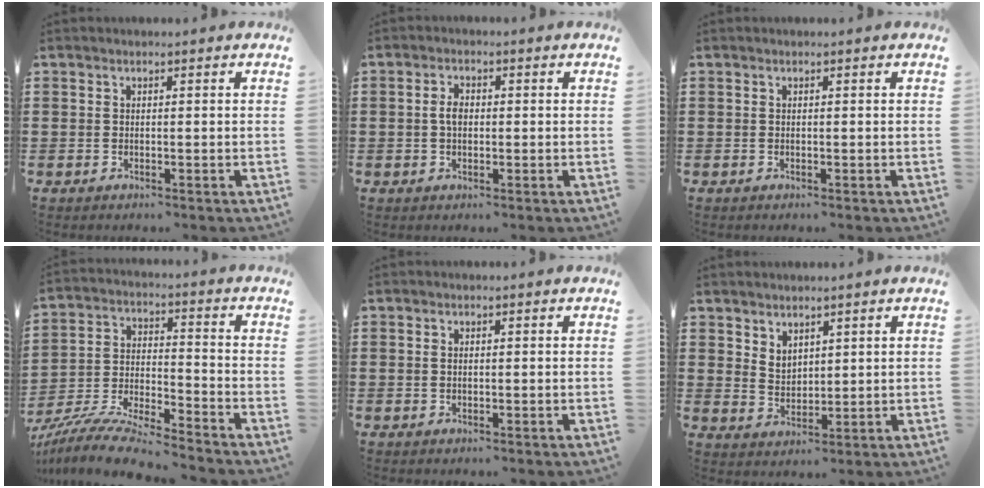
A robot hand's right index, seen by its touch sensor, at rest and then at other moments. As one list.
[{"total": 2.5, "force": [0.0, 1.4, 2.0], "torque": [-0.042, 0.006, -0.001]}, {"total": 0.0}, {"total": 9.2, "force": [-8.8, 0.0, 2.5], "torque": [-0.056, 0.006, -0.177]}, {"total": 0.8, "force": [0.1, 0.5, 0.6], "torque": [-0.014, 0.002, 0.001]}, {"total": 3.3, "force": [2.7, 1.9, 0.2], "torque": [-0.013, 0.003, 0.053]}]